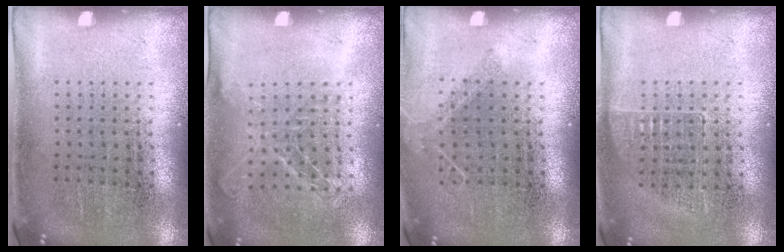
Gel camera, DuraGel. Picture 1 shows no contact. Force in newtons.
{"total": 1.2, "press": 1.1, "slide": 0.2}
{"total": 0.9, "press": 0.9, "slide": 0.1}
{"total": 0.7, "press": 0.7, "slide": 0.1}